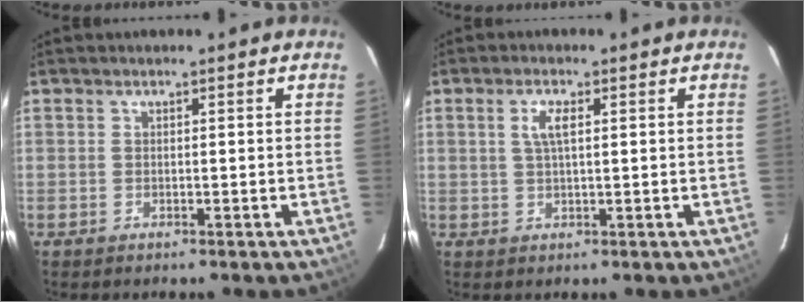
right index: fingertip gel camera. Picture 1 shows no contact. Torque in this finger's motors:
{"motor_torque": [0.08, 0.04, 0.14, 0.04]}